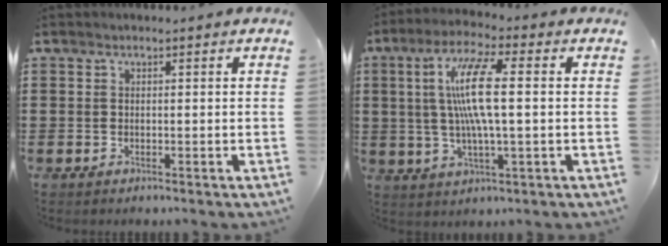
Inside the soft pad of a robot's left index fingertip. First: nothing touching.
{"total": 10.3, "force": [1.3, 2.0, 10.1], "torque": [-0.216, 0.001, 0.009]}